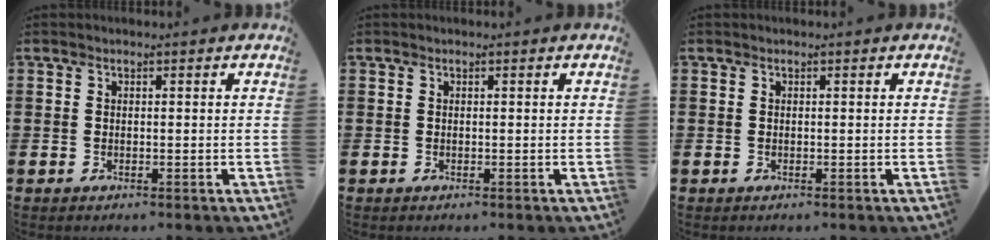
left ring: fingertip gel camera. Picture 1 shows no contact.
{"total": 0.0}
{"total": 0.0}